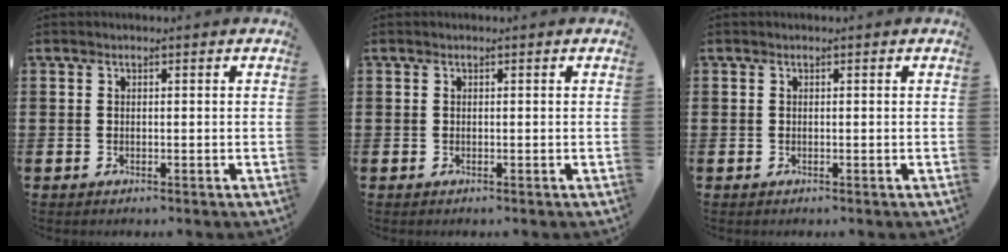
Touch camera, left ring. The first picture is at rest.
{"total": 0.0}
{"total": 0.0}